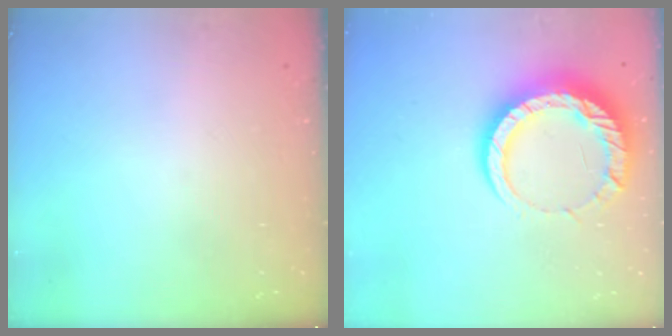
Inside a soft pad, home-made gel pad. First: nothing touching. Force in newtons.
{"total": 14.0, "press": 14.0, "slide": 1.2}